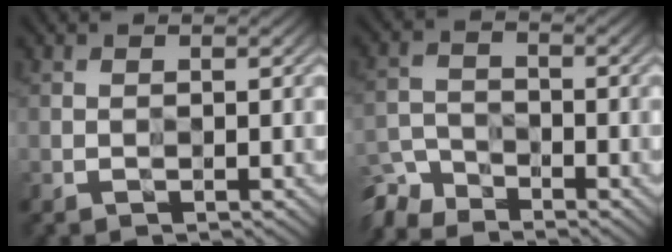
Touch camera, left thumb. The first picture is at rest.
{"total": 6.1, "force": [-5.6, 2.1, 1.2], "torque": [-0.028, -0.010, -0.117]}